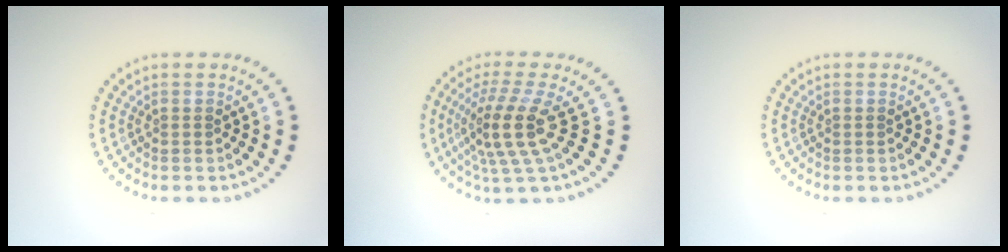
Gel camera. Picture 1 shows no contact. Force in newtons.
{"total": 4.8, "press": 3.6, "slide": 3.2}
{"total": 0.0}